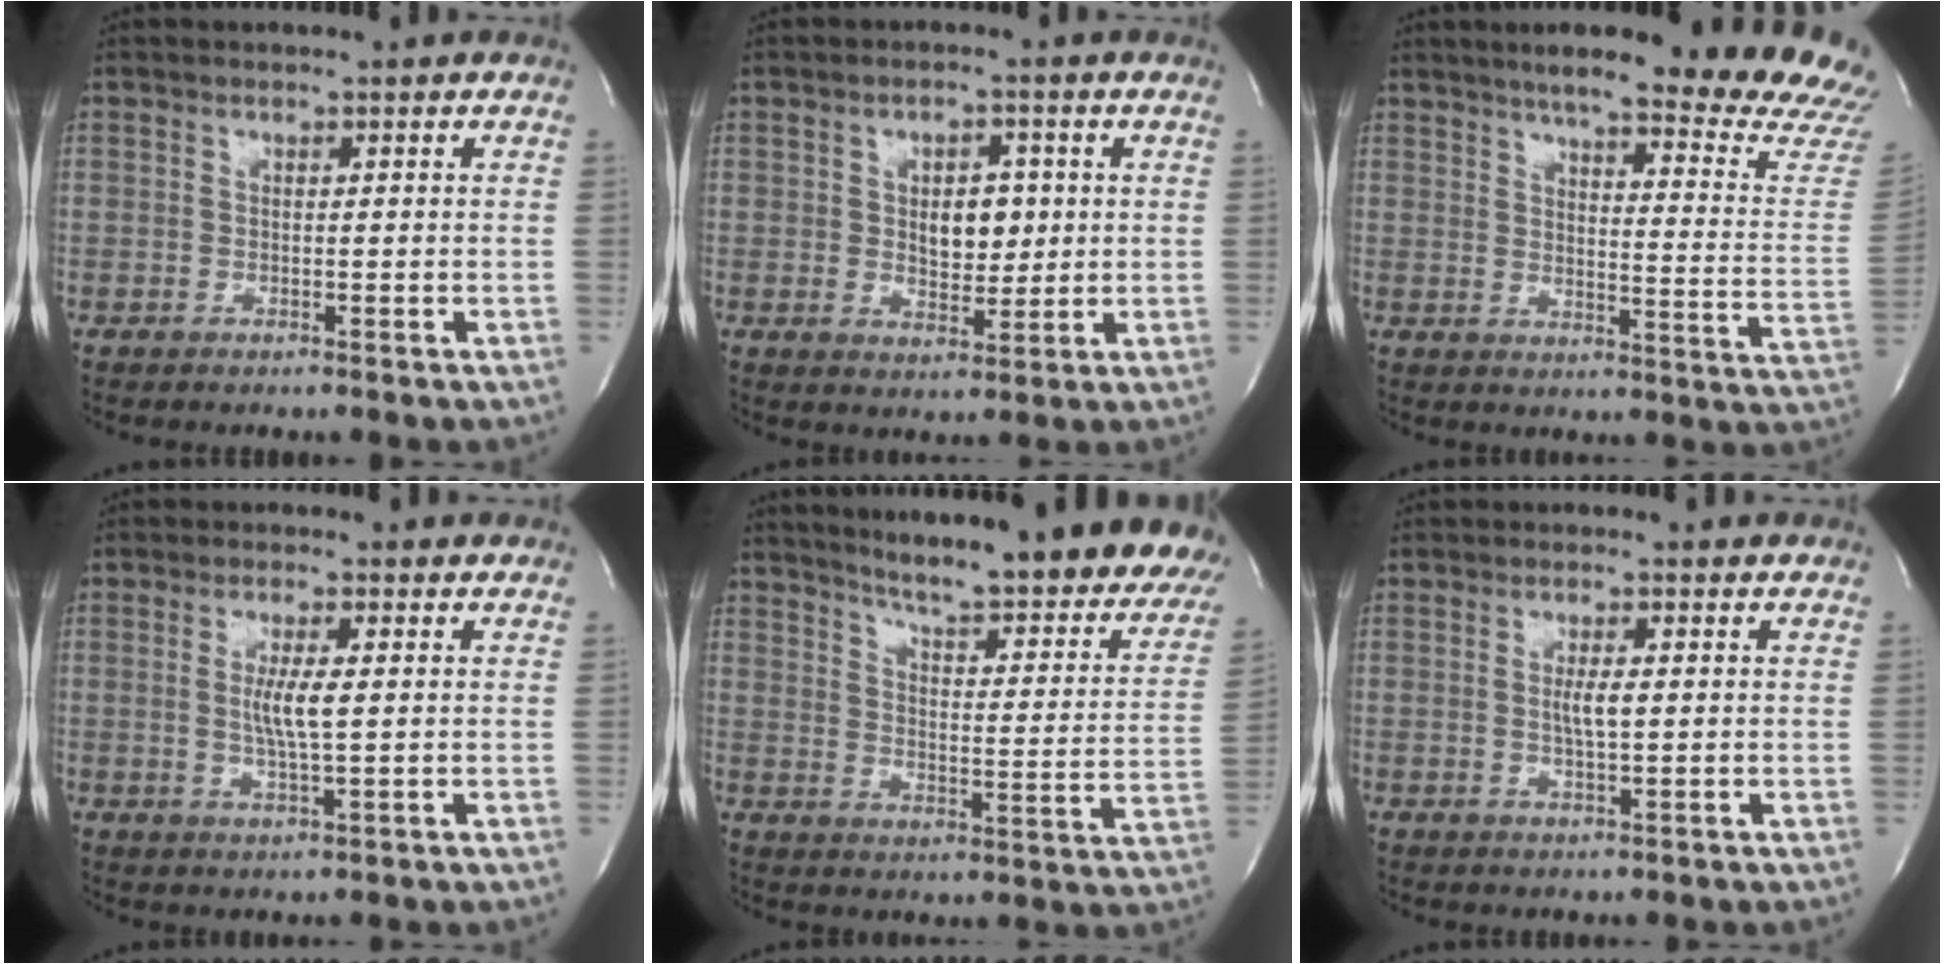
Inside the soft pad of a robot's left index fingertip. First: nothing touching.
{"total": 5.4, "force": [0.8, 3.1, 4.4], "torque": [-0.064, 0.003, 0.020]}
{"total": 24.5, "force": [21.7, 1.5, 11.3], "torque": [-0.155, -0.093, 0.249]}
{"total": 4.6, "force": [0.4, 0.4, 4.6], "torque": [-0.091, -0.005, 0.008]}
{"total": 29.1, "force": [25.1, 3.9, 14.0], "torque": [-0.195, -0.085, 0.303]}
{"total": 3.0, "force": [0.3, 0.5, 2.9], "torque": [-0.056, -0.002, 0.006]}